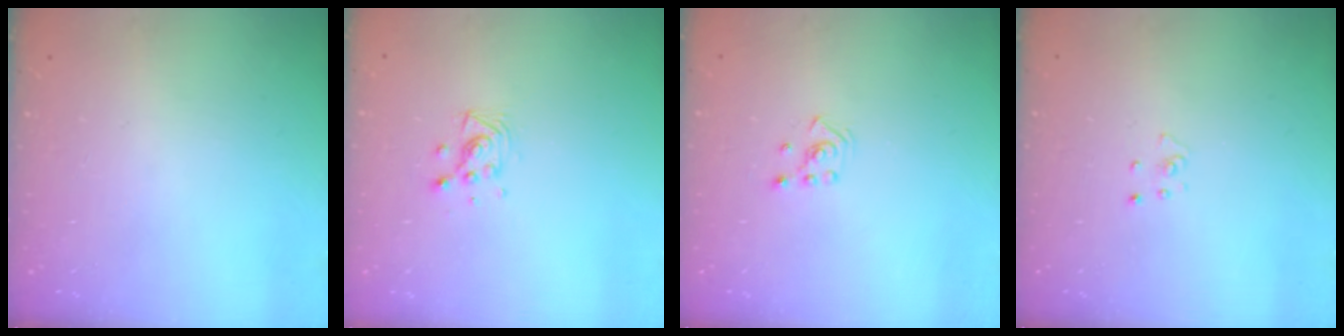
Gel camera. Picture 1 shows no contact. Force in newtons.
{"total": 6.3, "press": 6.1, "slide": 1.7}
{"total": 2.1, "press": 1.9, "slide": 0.8}
{"total": 2.3, "press": 2.3, "slide": 0.2}